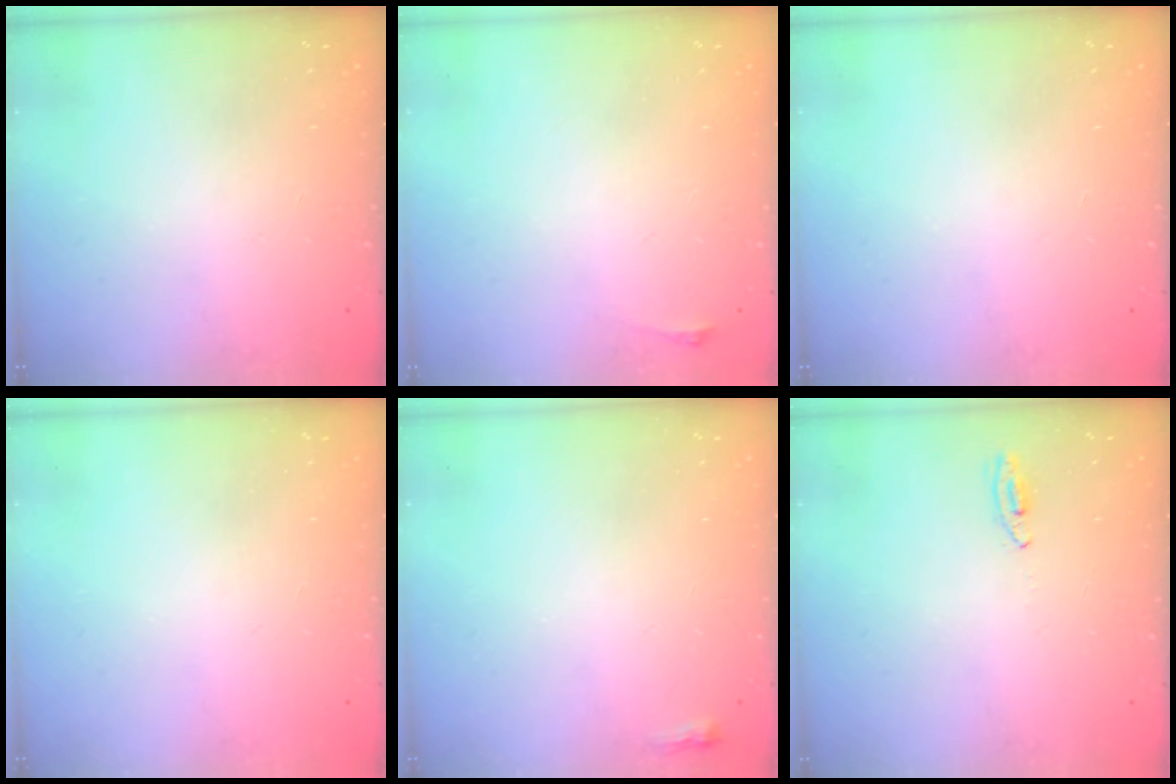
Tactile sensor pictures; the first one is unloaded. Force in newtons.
{"total": 2.8, "press": 2.1, "slide": 1.9}
{"total": 0.0}
{"total": 0.0}
{"total": 2.2, "press": 2.2, "slide": 0.6}
{"total": 2.7, "press": 2.5, "slide": 1.0}